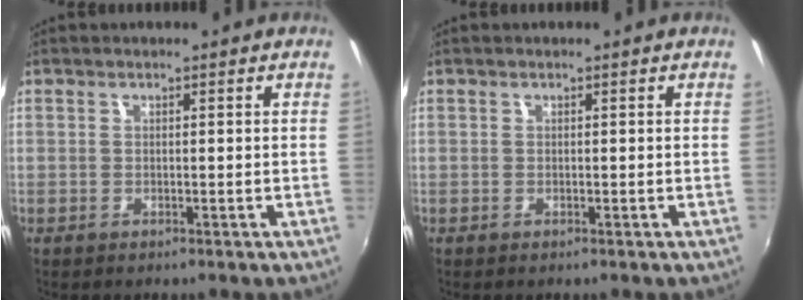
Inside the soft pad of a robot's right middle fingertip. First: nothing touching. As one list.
[{"total": 0.0}]